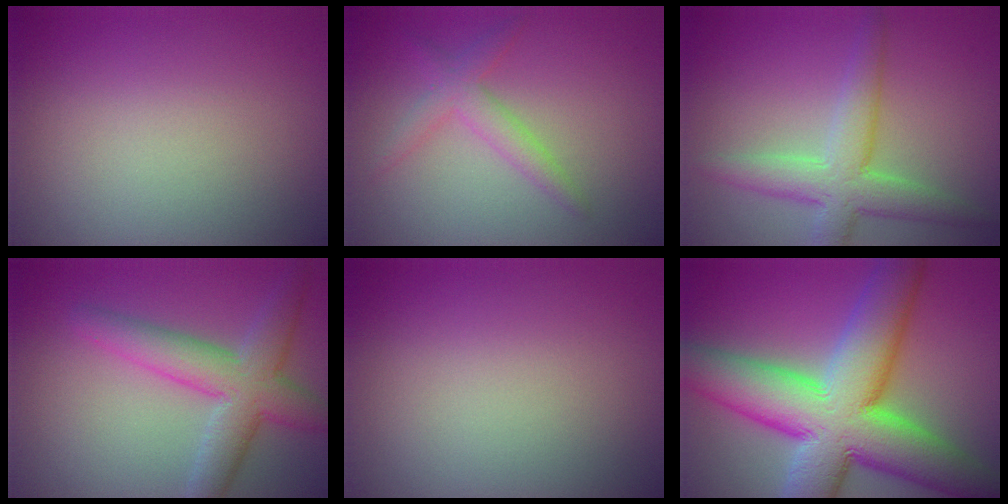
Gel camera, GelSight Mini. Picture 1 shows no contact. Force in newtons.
{"total": 2.5, "press": 2.5, "slide": 0.1}
{"total": 4.8, "press": 4.8, "slide": 0.1}
{"total": 5.6, "press": 5.6, "slide": 0.1}
{"total": 0.0}
{"total": 14.5, "press": 14.5, "slide": 0.7}